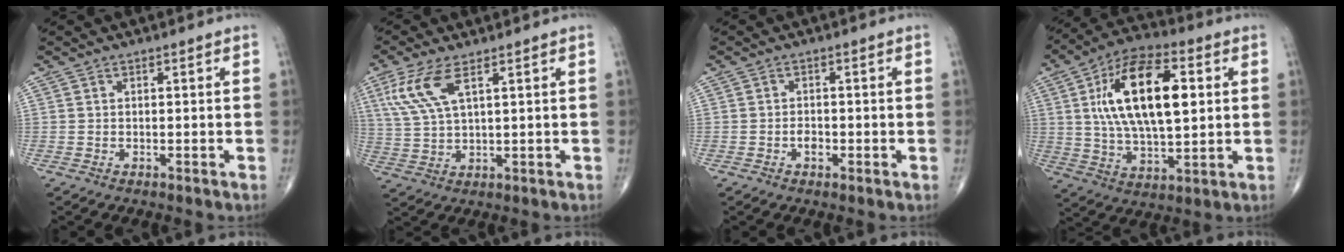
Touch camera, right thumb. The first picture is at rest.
{"total": 9.1, "force": [4.0, 3.5, 7.4], "torque": [-0.177, -0.002, 0.086]}
{"total": 1.9, "force": [-0.7, 1.2, 1.3], "torque": [-0.016, 0.004, -0.013]}
{"total": 20.3, "force": [4.1, 9.4, 17.5], "torque": [-0.294, 0.003, 0.069]}